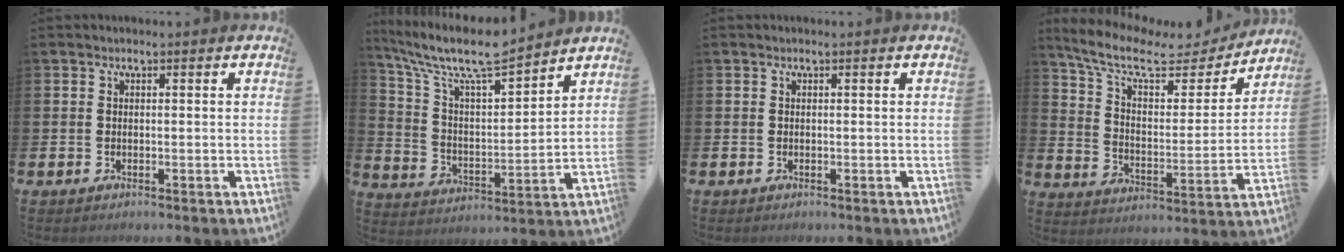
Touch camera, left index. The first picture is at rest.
{"total": 10.1, "force": [9.0, 1.8, 4.3], "torque": [-0.118, -0.059, 0.153]}
{"total": 0.0}
{"total": 10.1, "force": [8.4, 3.2, 4.5], "torque": [-0.110, -0.052, 0.138]}